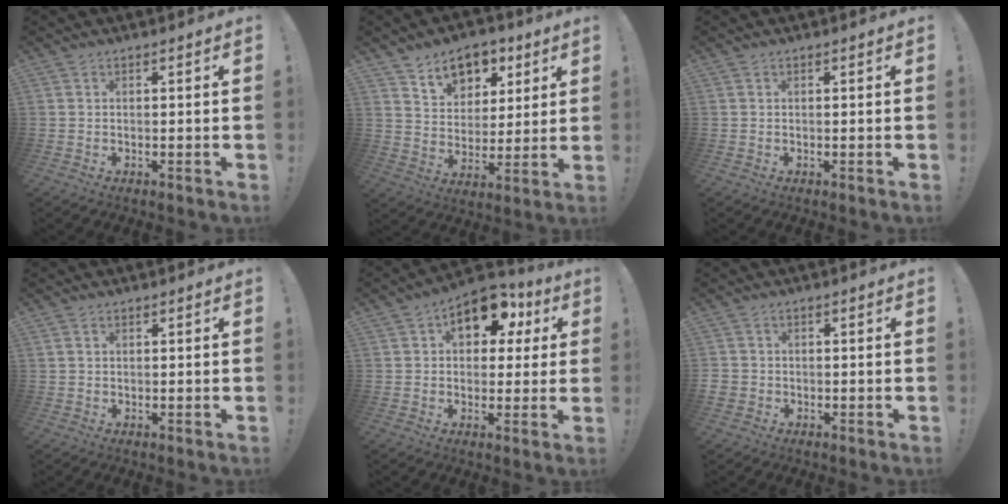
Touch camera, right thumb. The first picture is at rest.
{"total": 10.8, "force": [7.0, 7.5, 3.6], "torque": [-0.047, -0.046, 0.133]}
{"total": 0.0}
{"total": 1.4, "force": [0.8, 1.2, -0.1], "torque": [0.000, 0.004, 0.015]}
{"total": 13.7, "force": [5.9, 8.6, 8.8], "torque": [-0.110, -0.022, 0.104]}
{"total": 2.5, "force": [-0.7, 2.3, 0.8], "torque": [-0.020, 0.008, -0.010]}